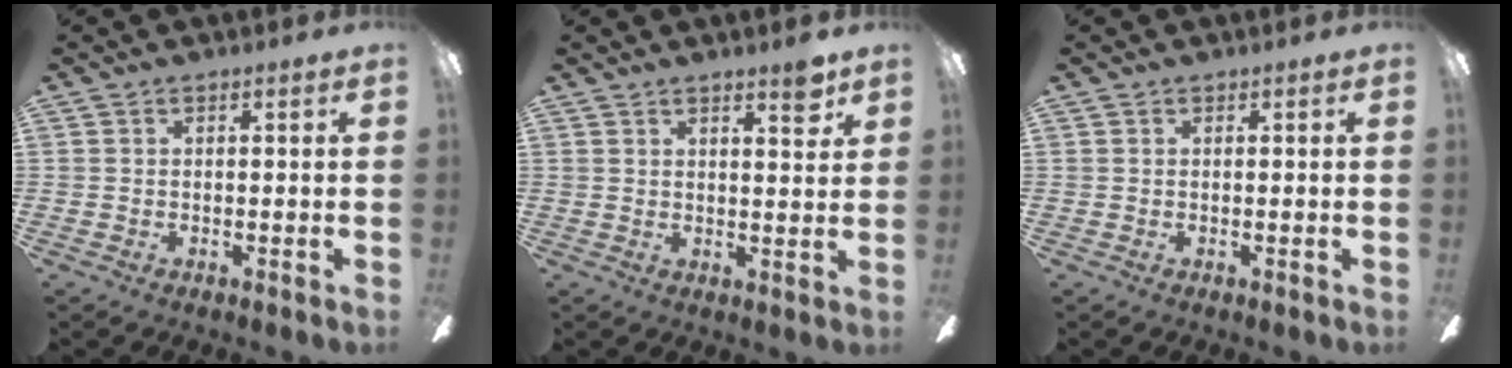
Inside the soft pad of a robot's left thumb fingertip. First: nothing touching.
{"total": 4.3, "force": [3.1, 0.6, 2.9], "torque": [-0.032, -0.020, 0.045]}
{"total": 0.0}